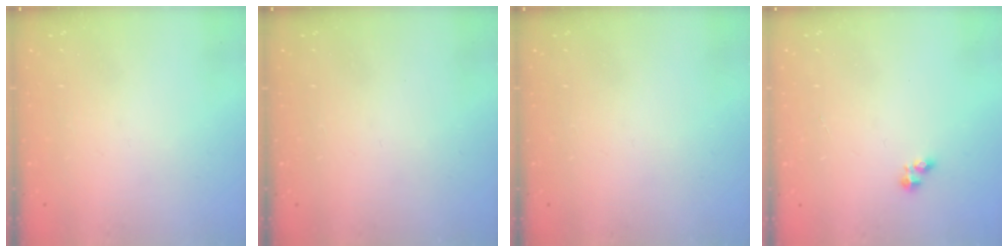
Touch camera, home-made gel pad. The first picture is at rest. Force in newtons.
{"total": 0.0}
{"total": 0.0}
{"total": 2.1, "press": 2.1, "slide": 0.3}